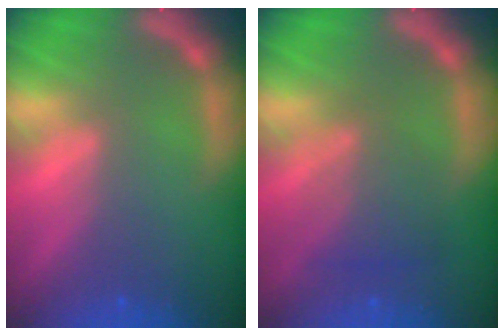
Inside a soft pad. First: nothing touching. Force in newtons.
{"total": 4.0}